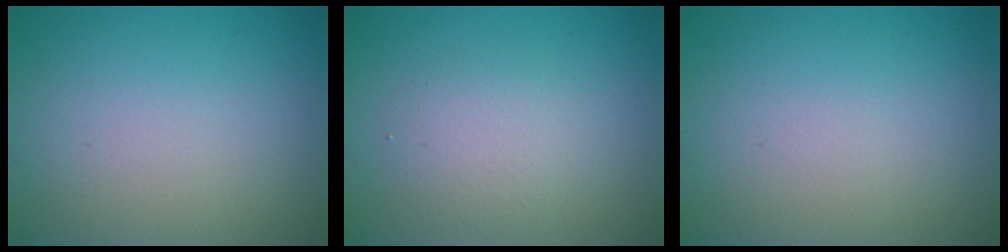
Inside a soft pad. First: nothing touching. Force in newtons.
{"total": 2.3, "press": 2.3, "slide": 0.0}
{"total": 0.0}